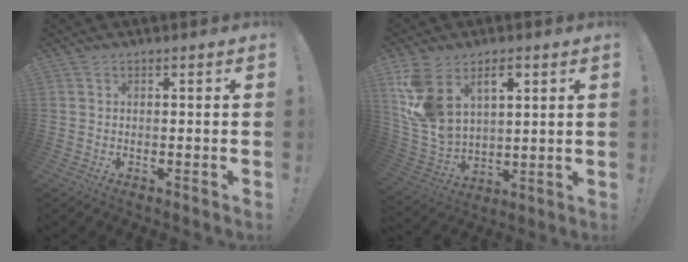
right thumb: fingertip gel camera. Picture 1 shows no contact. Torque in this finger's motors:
{"motor_torque": [2.42, 2.58, 1.44, 0.46, 0.26]}